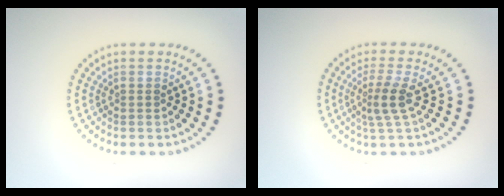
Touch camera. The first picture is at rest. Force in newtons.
{"total": 2.5, "press": 1.9, "slide": 1.7}